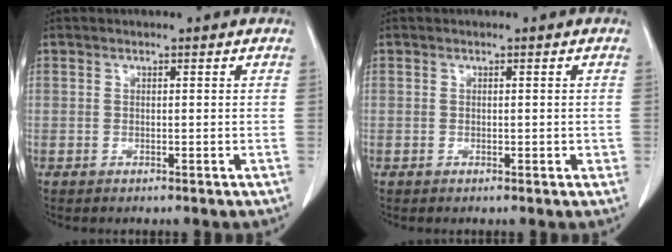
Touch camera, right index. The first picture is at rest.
{"total": 0.8, "force": [-0.1, 0.5, 0.6], "torque": [-0.011, 0.001, 0.002]}